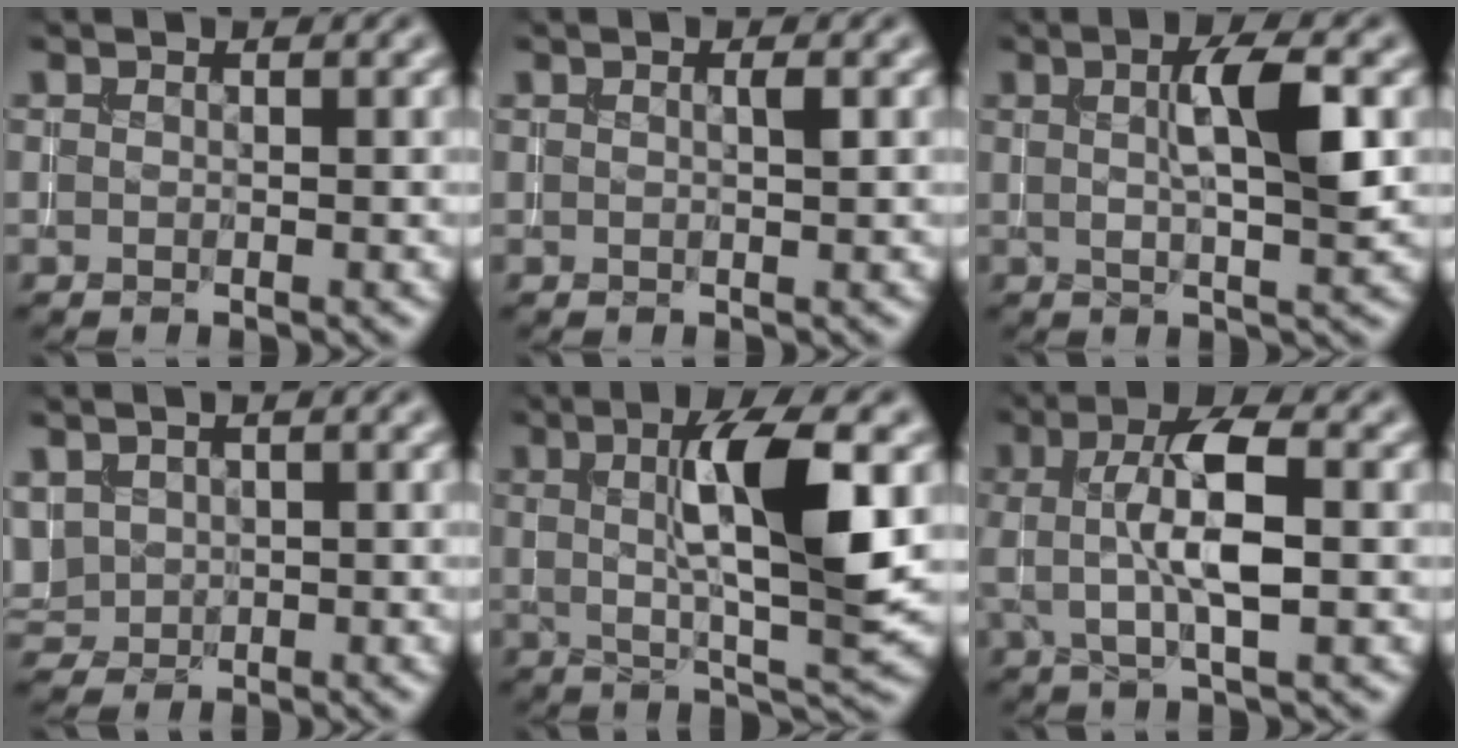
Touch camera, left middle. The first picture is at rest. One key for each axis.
{"total": 0.7, "fx": 0.2, "fy": -0.1, "fz": 0.7, "tx": -0.011, "ty": 0.001, "tz": 0.002}
{"total": 5.1, "fx": 1.0, "fy": 1.0, "fz": 4.9, "tx": -0.078, "ty": 0.006, "tz": 0.015}
{"total": 2.6, "fx": 0.6, "fy": 2.1, "fz": 1.4, "tx": -0.034, "ty": 0.002, "tz": 0.017}
{"total": 8.5, "fx": 1.5, "fy": 1.8, "fz": 8.2, "tx": -0.120, "ty": 0.000, "tz": 0.028}
{"total": 5.7, "fx": 0.4, "fy": 1.4, "fz": 5.5, "tx": -0.095, "ty": 0.007, "tz": 0.002}